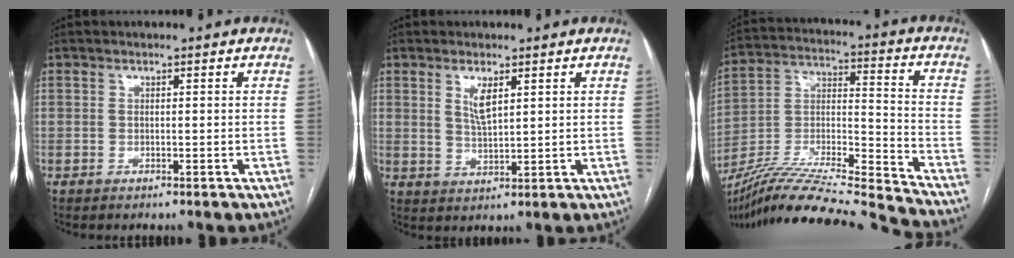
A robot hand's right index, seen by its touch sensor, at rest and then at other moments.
{"total": 3.6, "force": [1.8, 0.9, 3.1], "torque": [-0.065, -0.005, 0.039]}
{"total": 24.7, "force": [-22.7, -0.5, 9.9], "torque": [-0.188, -0.017, -0.377]}